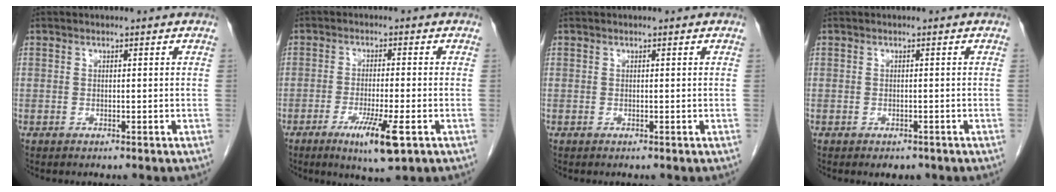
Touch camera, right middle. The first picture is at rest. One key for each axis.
{"total": 7.2, "fx": -3.4, "fy": 0.4, "fz": 6.4, "tx": -0.115, "ty": -0.017, "tz": -0.054}
{"total": 0.0}
{"total": 1.7, "fx": -1.2, "fy": 1.1, "fz": 0.7, "tx": -0.008, "ty": 0.000, "tz": -0.008}